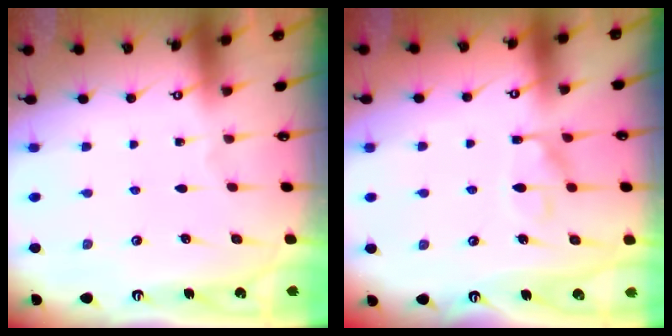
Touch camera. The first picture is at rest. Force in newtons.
{"total": 9.1, "press": 9.0, "slide": 1.0}